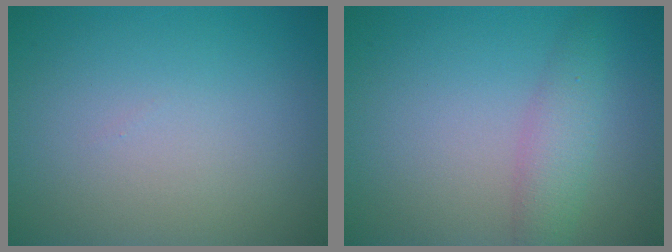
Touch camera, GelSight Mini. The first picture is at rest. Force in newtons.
{"total": 2.7, "press": 2.7, "slide": 0.0}